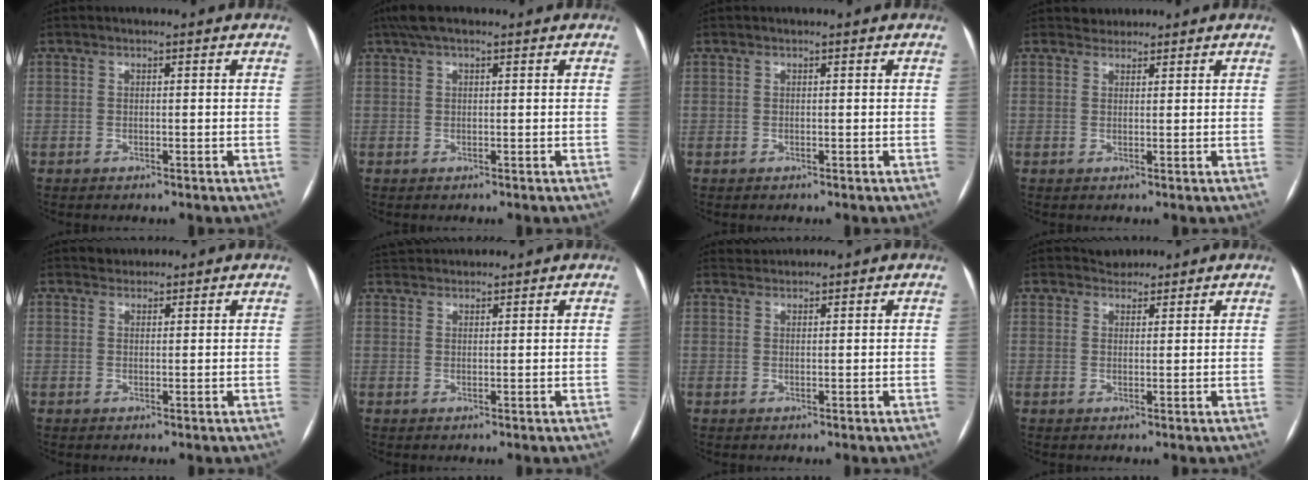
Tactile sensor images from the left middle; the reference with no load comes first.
{"total": 4.1, "force": [2.9, 1.2, 2.7], "torque": [-0.058, 0.036, 0.054]}
{"total": 0.0}
{"total": 1.6, "force": [1.4, 0.6, -0.3], "torque": [0.004, 0.008, 0.022]}
{"total": 1.5, "force": [1.4, 0.5, -0.3], "torque": [0.002, 0.008, 0.023]}
{"total": 4.1, "force": [4.0, 0.4, 0.4], "torque": [-0.013, 0.031, 0.075]}
{"total": 1.5, "force": [1.4, -0.2, -0.5], "torque": [-0.003, 0.009, 0.031]}
{"total": 2.3, "force": [2.0, 1.0, -0.3], "torque": [0.002, 0.007, 0.032]}